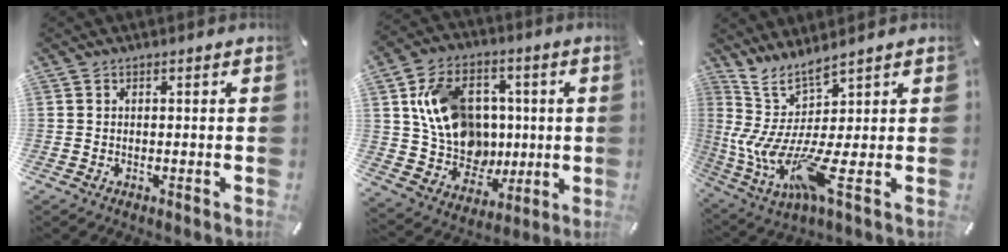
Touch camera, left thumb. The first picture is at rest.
{"total": 17.0, "force": [3.1, 14.1, 8.9], "torque": [-0.164, 0.006, 0.073]}
{"total": 12.0, "force": [-0.5, 1.0, 12.0], "torque": [-0.269, -0.060, -0.022]}